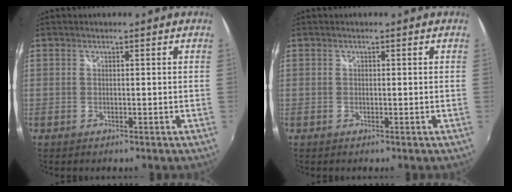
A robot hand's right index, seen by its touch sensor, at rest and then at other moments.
{"total": 0.0}